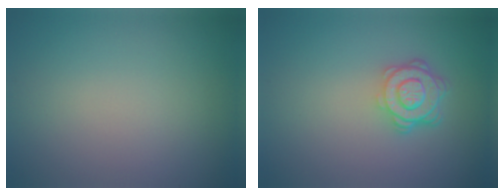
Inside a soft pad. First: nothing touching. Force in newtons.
{"total": 4.1, "press": 3.1, "slide": 2.6}